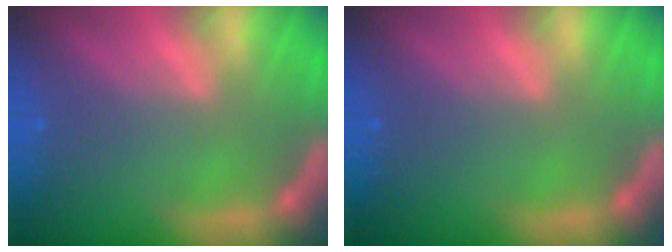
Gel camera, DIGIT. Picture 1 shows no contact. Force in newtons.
{"total": 0.0}